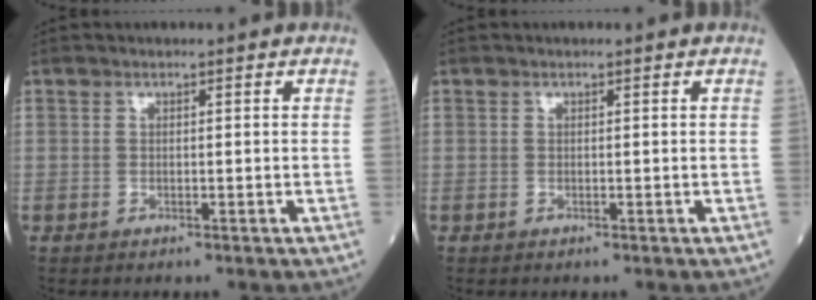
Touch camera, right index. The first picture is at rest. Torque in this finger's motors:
{"motor_torque": [0.00, 0.00, 0.00, 0.00]}